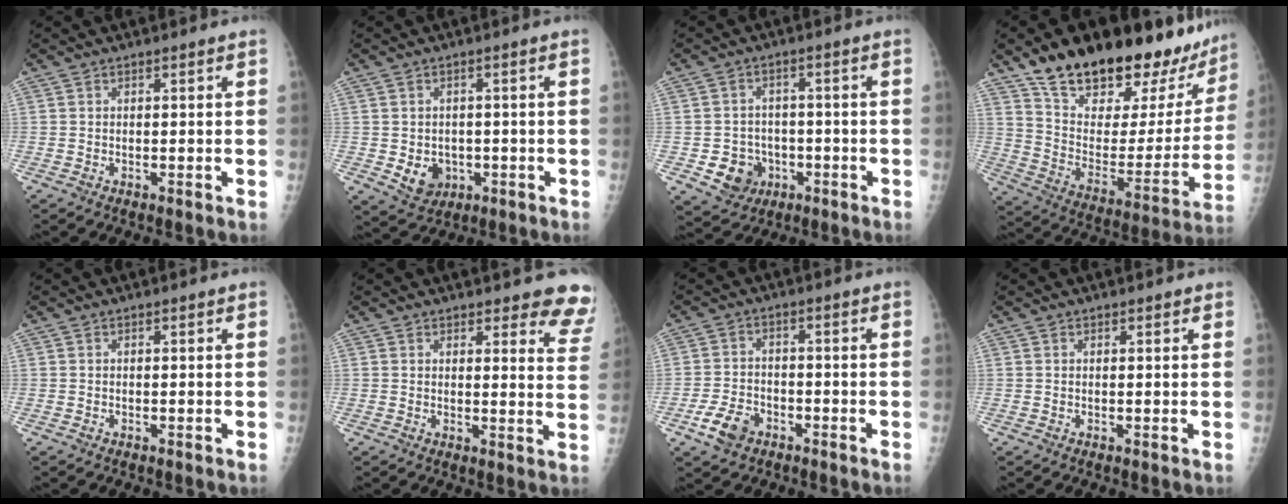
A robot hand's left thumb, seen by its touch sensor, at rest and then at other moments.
{"total": 5.8, "force": [-1.2, 4.9, 2.9], "torque": [-0.021, 0.002, -0.006]}
{"total": 7.7, "force": [-2.4, 6.8, 2.5], "torque": [-0.013, 0.014, -0.031]}
{"total": 31.1, "force": [24.1, 11.1, 16.2], "torque": [-0.213, -0.095, 0.357]}
{"total": 0.0}
{"total": 9.3, "force": [8.6, 3.0, 1.8], "torque": [0.032, -0.060, 0.064]}
{"total": 6.3, "force": [-3.4, 4.3, 3.1], "torque": [-0.052, 0.016, -0.061]}
{"total": 0.8, "force": [0.5, 0.5, 0.1], "torque": [0.007, -0.003, 0.004]}